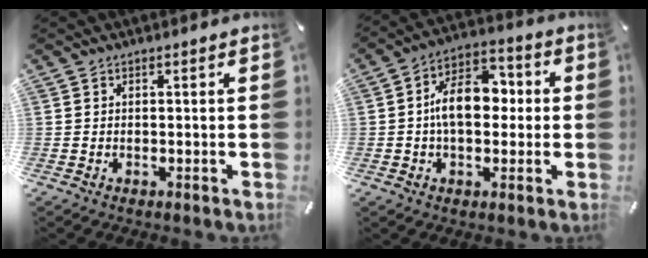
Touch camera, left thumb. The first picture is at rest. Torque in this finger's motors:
{"motor_torque": [0.67, 1.10, 0.58, 0.03, 0.16]}